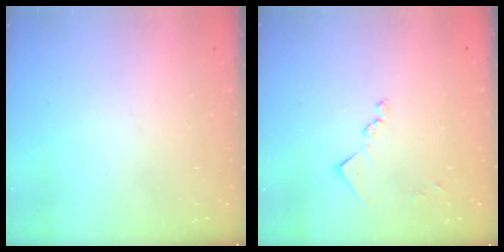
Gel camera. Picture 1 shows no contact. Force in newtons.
{"total": 10.2, "press": 10.2, "slide": 0.5}